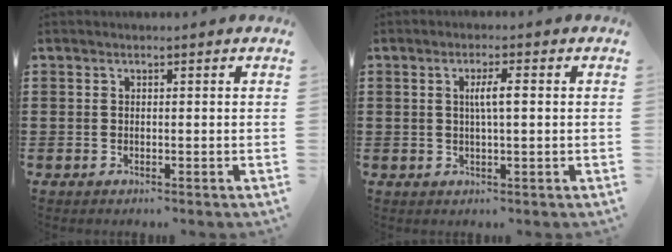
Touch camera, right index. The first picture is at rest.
{"total": 3.2, "force": [0.4, 0.4, 3.2], "torque": [-0.061, 0.002, 0.004]}